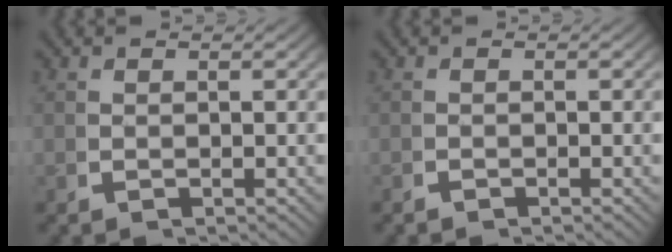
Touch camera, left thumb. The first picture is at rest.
{"total": 0.5, "force": [-0.5, -0.1, 0.0], "torque": [0.003, -0.001, -0.012]}